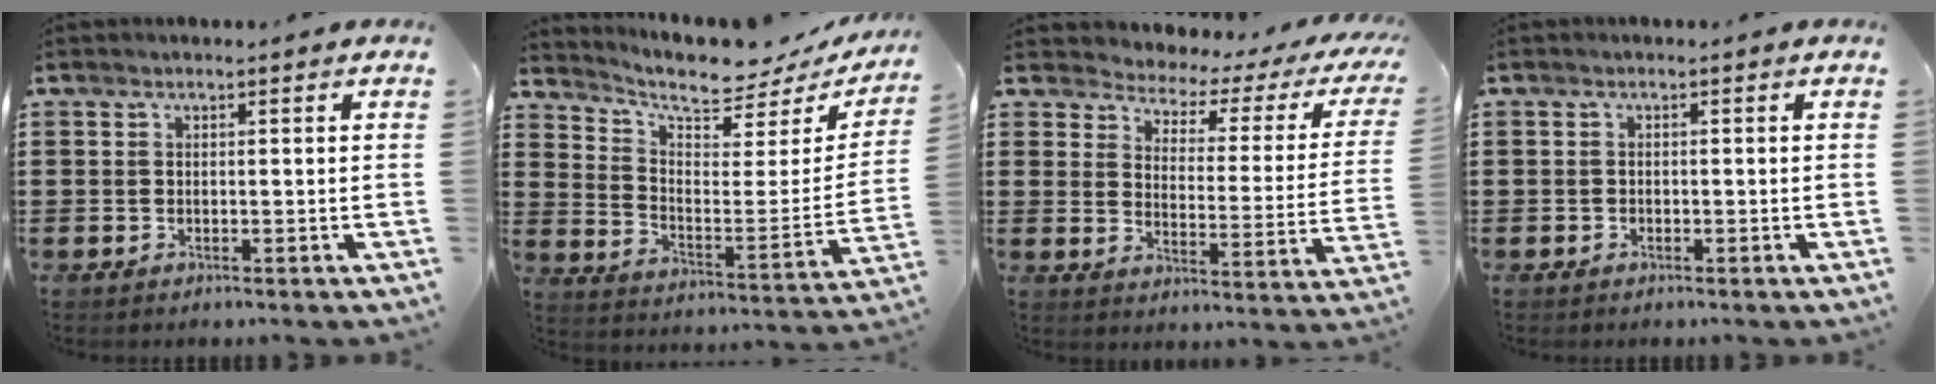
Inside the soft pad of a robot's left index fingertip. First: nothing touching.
{"total": 7.0, "force": [6.3, 1.3, 2.8], "torque": [-0.072, -0.054, 0.103]}
{"total": 2.3, "force": [1.9, 0.9, 1.0], "torque": [-0.039, -0.022, 0.020]}
{"total": 0.5, "force": [-0.5, 0.3, -0.1], "torque": [0.000, 0.001, -0.010]}